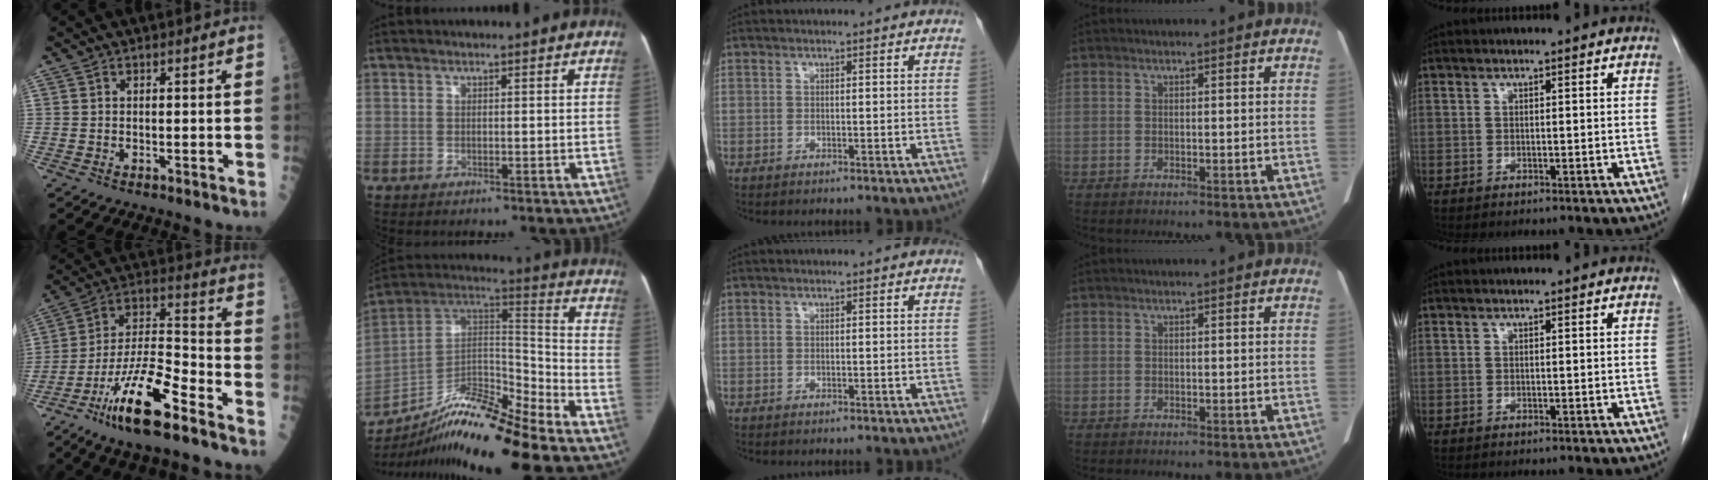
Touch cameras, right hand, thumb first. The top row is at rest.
{"thumb": {"total": 18.9, "force": [-11.2, 4.2, 14.6], "torque": [-0.294, 0.056, -0.207]}, "index": {"total": 17.9, "force": [-14.4, 1.1, 10.6], "torque": [-0.194, 0.040, -0.250]}}